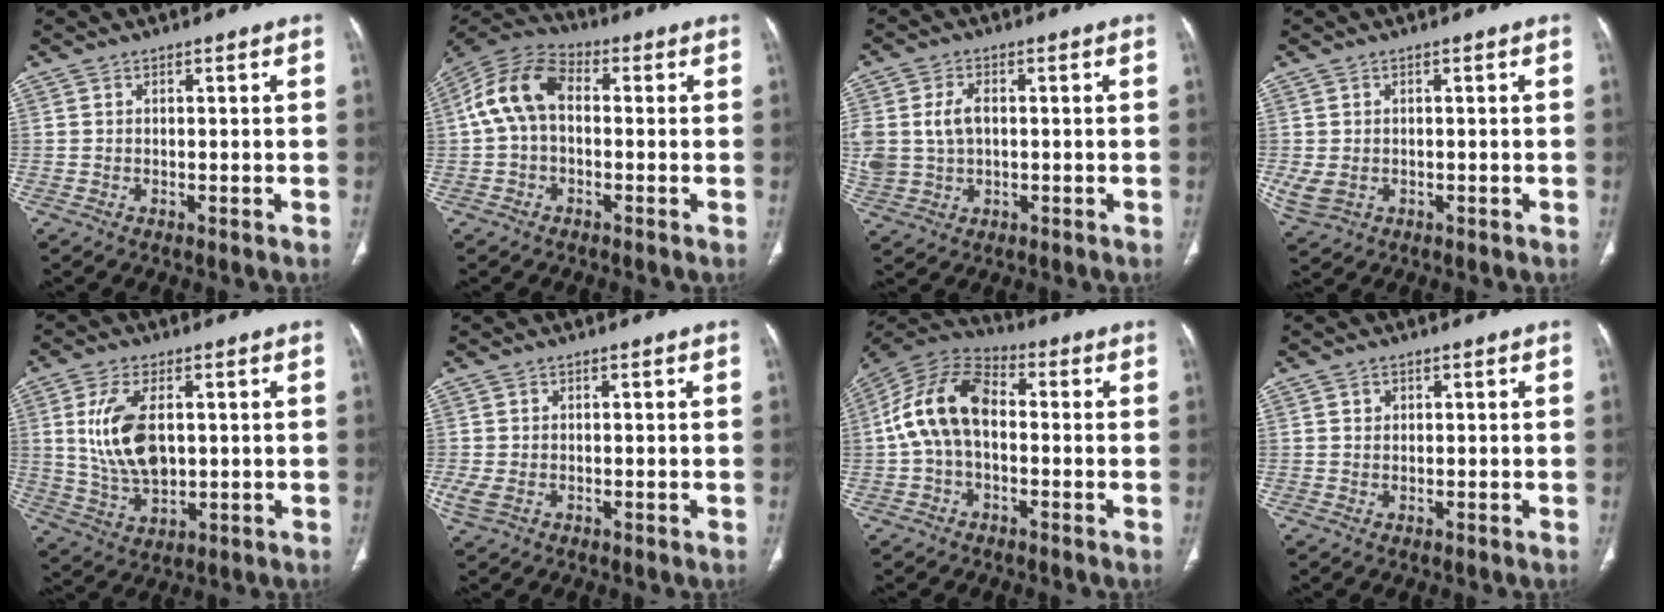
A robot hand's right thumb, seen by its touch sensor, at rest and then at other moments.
{"total": 11.0, "force": [0.6, 7.1, 8.3], "torque": [-0.160, 0.033, -0.001]}
{"total": 9.2, "force": [0.9, 6.6, 6.4], "torque": [-0.146, 0.007, 0.028]}
{"total": 4.1, "force": [-0.4, 3.1, 2.6], "torque": [-0.065, -0.001, 0.004]}
{"total": 12.0, "force": [1.8, 6.6, 9.9], "torque": [-0.191, -0.009, 0.045]}
{"total": 2.8, "force": [-0.5, 1.9, 2.0], "torque": [-0.063, 0.000, -0.006]}
{"total": 13.6, "force": [0.0, 8.5, 10.6], "torque": [-0.199, 0.038, -0.012]}
{"total": 1.1, "force": [0.5, 1.0, 0.4], "torque": [-0.002, 0.000, 0.007]}